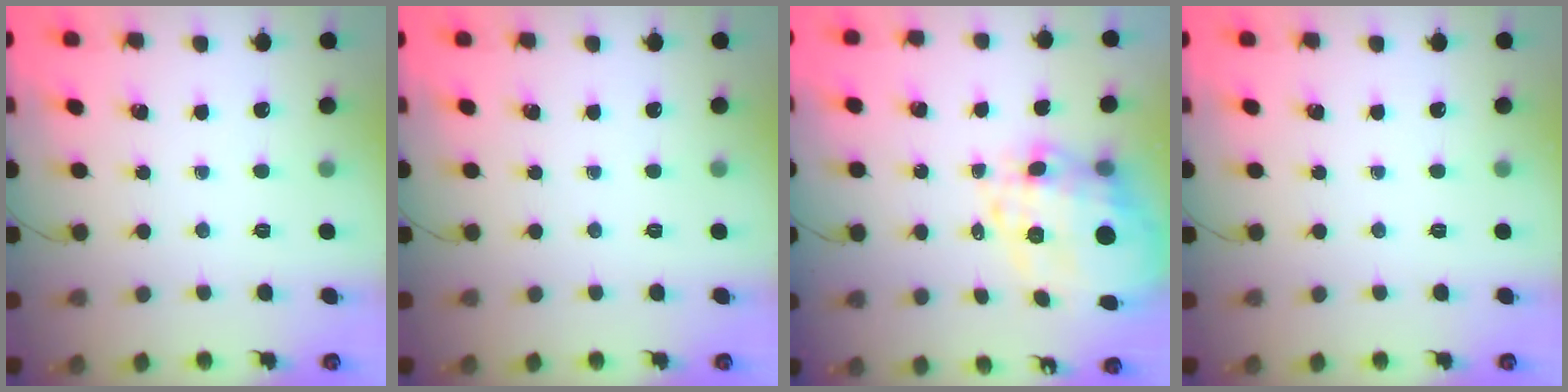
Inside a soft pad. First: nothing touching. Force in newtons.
{"total": 0.0}
{"total": 12.8, "press": 12.1, "slide": 4.1}
{"total": 0.0}